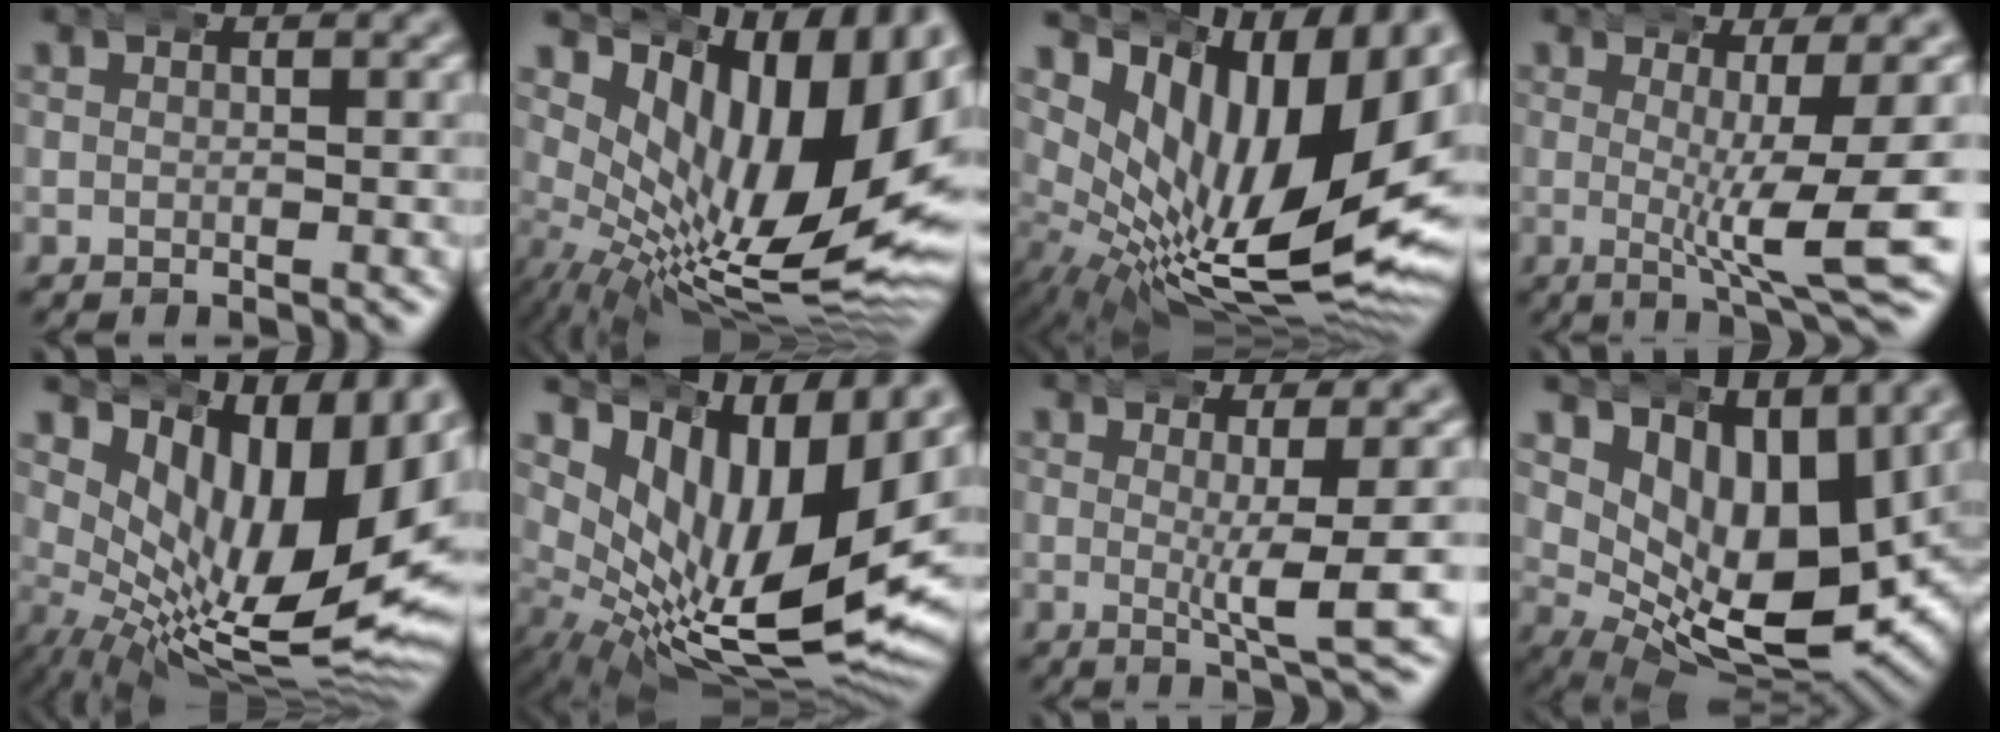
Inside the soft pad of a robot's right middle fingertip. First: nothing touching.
{"total": 17.0, "force": [1.4, 8.3, 14.8], "torque": [-0.228, -0.039, 0.049]}
{"total": 17.4, "force": [0.6, 9.2, 14.8], "torque": [-0.249, -0.047, 0.041]}
{"total": 7.2, "force": [0.8, 0.7, 7.1], "torque": [-0.095, -0.006, 0.013]}
{"total": 15.5, "force": [1.8, 7.4, 13.5], "torque": [-0.209, -0.030, 0.048]}
{"total": 15.5, "force": [0.8, 8.0, 13.2], "torque": [-0.219, -0.045, 0.040]}
{"total": 4.2, "force": [1.3, -0.4, 4.0], "torque": [-0.059, -0.004, 0.019]}
{"total": 12.8, "force": [2.4, 7.6, 10.0], "torque": [-0.163, -0.025, 0.048]}